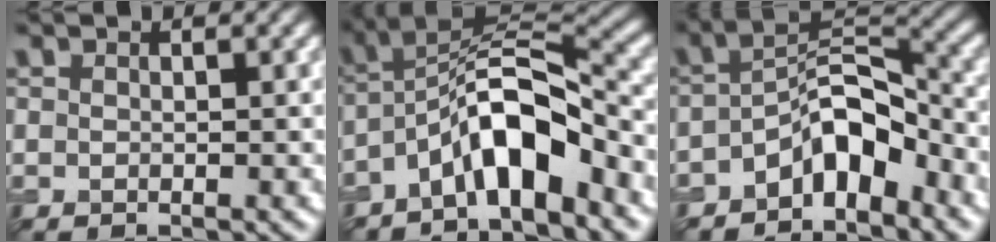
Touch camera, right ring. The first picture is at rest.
{"total": 7.4, "force": [-3.9, 2.3, 5.9], "torque": [-0.096, 0.024, -0.075]}
{"total": 5.6, "force": [-3.3, 2.4, 3.8], "torque": [-0.058, 0.014, -0.065]}